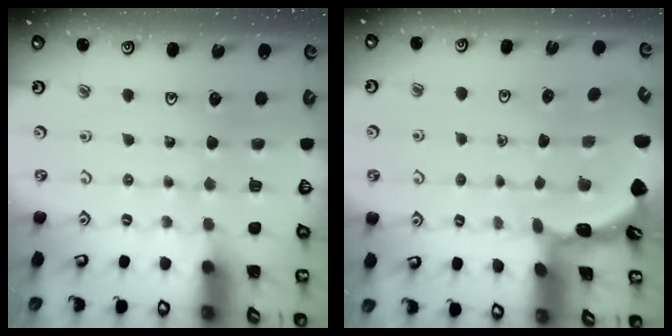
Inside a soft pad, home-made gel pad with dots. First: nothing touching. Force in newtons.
{"total": 1.6, "press": 1.6, "slide": 0.1}